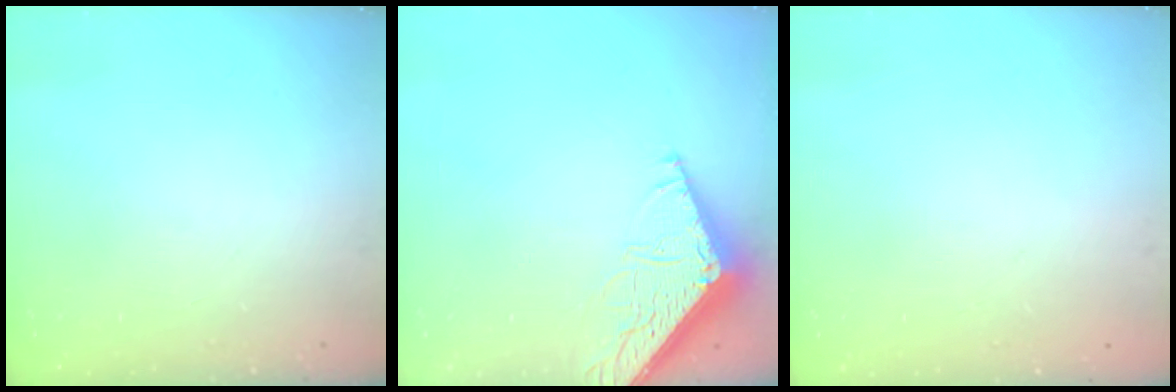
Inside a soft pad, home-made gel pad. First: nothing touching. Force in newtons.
{"total": 7.6, "press": 7.5, "slide": 0.8}
{"total": 0.0}